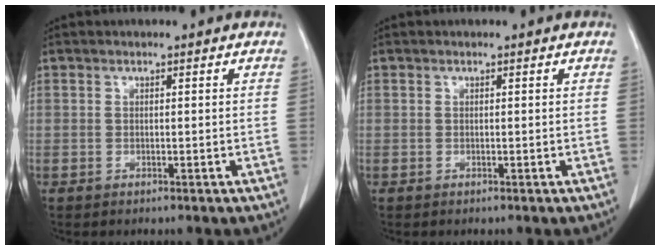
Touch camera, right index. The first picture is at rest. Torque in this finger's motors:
{"motor_torque": [0.00, 0.00, 0.00, 0.00]}